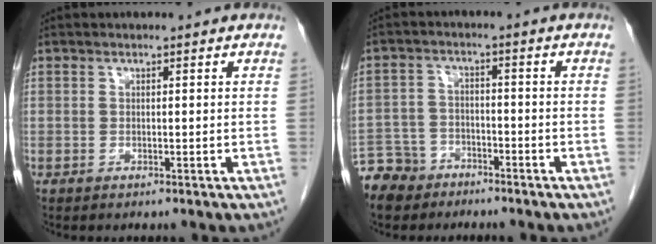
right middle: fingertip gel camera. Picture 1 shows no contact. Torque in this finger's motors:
{"motor_torque": [0.51, -0.51, 0.17, 0.00]}